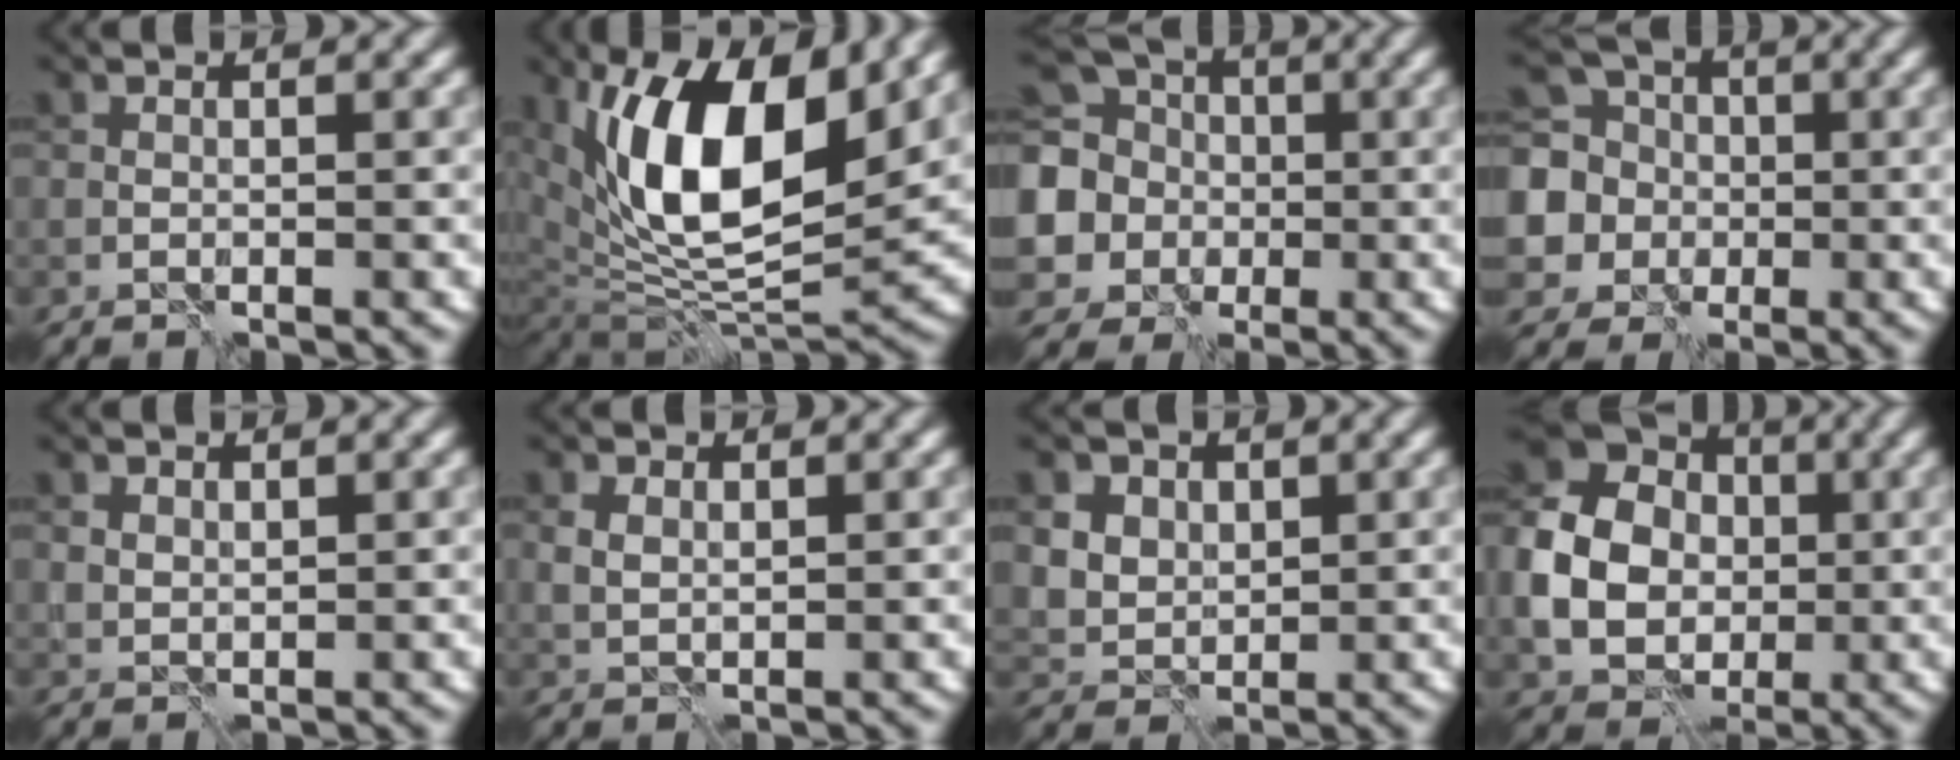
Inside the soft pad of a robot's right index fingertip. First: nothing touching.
{"total": 13.1, "force": [4.8, 6.4, 10.4], "torque": [-0.167, -0.005, 0.081]}
{"total": 6.9, "force": [0.3, 6.4, 2.4], "torque": [-0.061, -0.001, -0.017]}
{"total": 6.1, "force": [0.2, 5.9, 1.6], "torque": [-0.038, 0.008, -0.022]}
{"total": 1.1, "force": [0.9, 0.6, 0.2], "torque": [-0.006, -0.002, 0.020]}
{"total": 1.4, "force": [0.7, 0.9, 0.7], "torque": [-0.019, -0.001, 0.016]}
{"total": 6.1, "force": [3.1, 4.6, 2.3], "torque": [-0.062, 0.012, 0.055]}
{"total": 9.8, "force": [-0.3, 8.3, 5.2], "torque": [-0.111, -0.002, -0.016]}